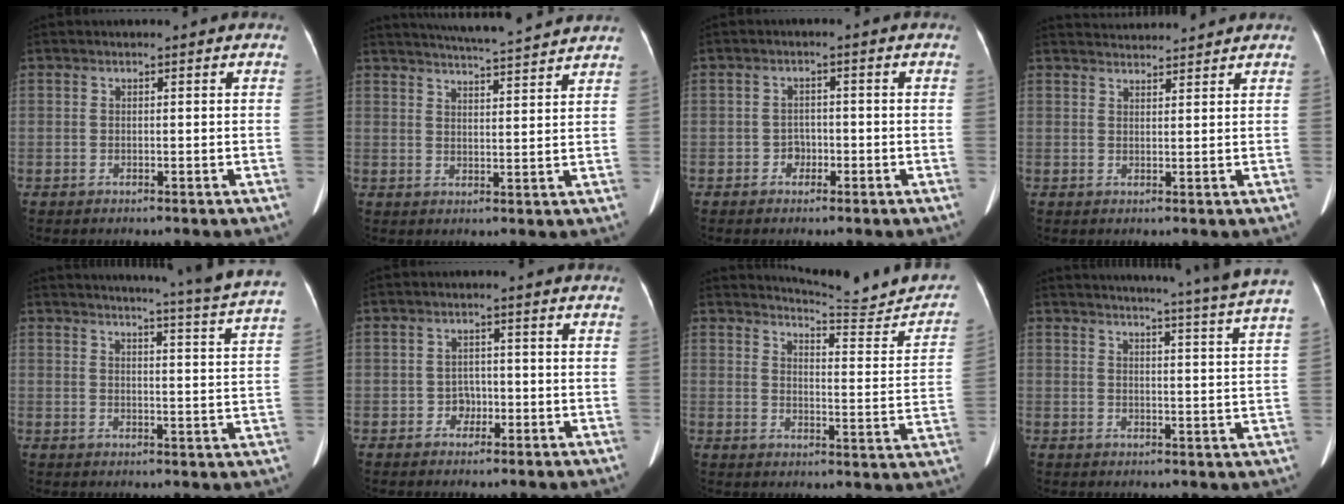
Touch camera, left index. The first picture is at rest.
{"total": 12.5, "force": [11.6, -0.2, 4.6], "torque": [-0.077, 0.016, 0.154]}
{"total": 1.9, "force": [-1.0, 1.5, 0.7], "torque": [-0.007, 0.007, -0.018]}
{"total": 5.4, "force": [5.3, -0.1, 0.6], "torque": [-0.016, 0.028, 0.079]}
{"total": 16.3, "force": [15.0, -2.3, 5.9], "torque": [-0.091, -0.082, 0.165]}
{"total": 2.2, "force": [-1.1, 1.8, 0.9], "torque": [-0.009, 0.007, -0.018]}
{"total": 12.6, "force": [12.4, 0.8, 2.2], "torque": [-0.017, -0.050, 0.148]}
{"total": 17.0, "force": [15.3, -2.5, 6.8], "torque": [-0.107, -0.065, 0.173]}